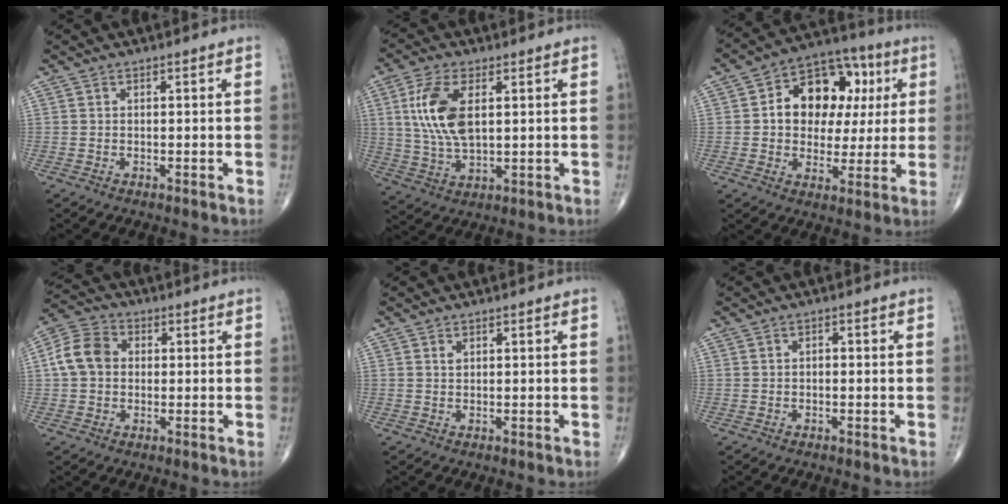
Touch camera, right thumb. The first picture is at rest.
{"total": 11.2, "force": [2.6, 5.4, 9.4], "torque": [-0.197, -0.007, 0.054]}
{"total": 16.6, "force": [3.3, 11.7, 11.3], "torque": [-0.116, 0.019, 0.045]}
{"total": 8.0, "force": [0.5, 6.3, 4.8], "torque": [-0.086, 0.022, 0.000]}
{"total": 0.7, "force": [0.4, 0.4, 0.4], "torque": [-0.003, 0.000, 0.008]}
{"total": 0.8, "force": [-0.2, 0.5, 0.6], "torque": [-0.004, 0.004, -0.005]}